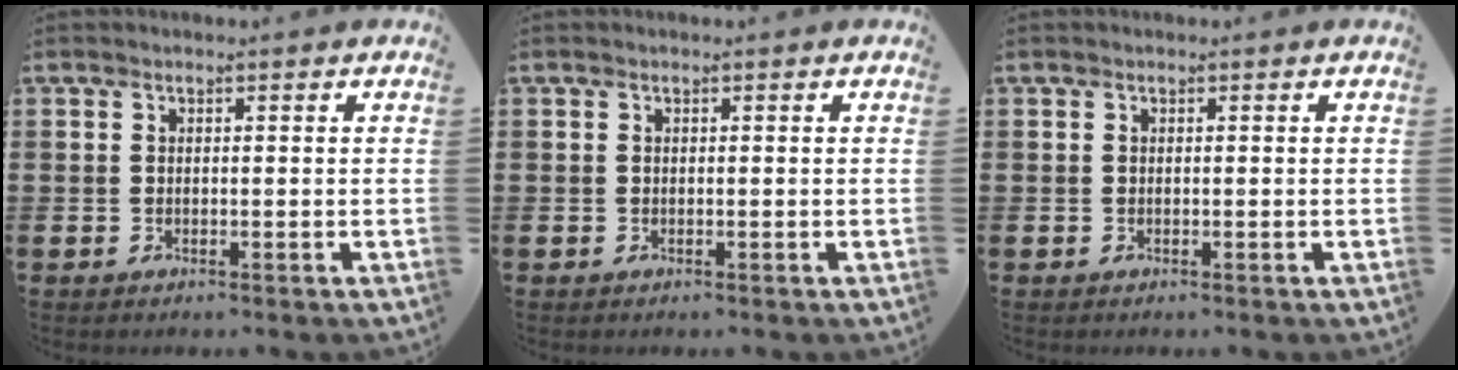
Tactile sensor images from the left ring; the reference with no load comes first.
{"total": 0.0}
{"total": 0.0}